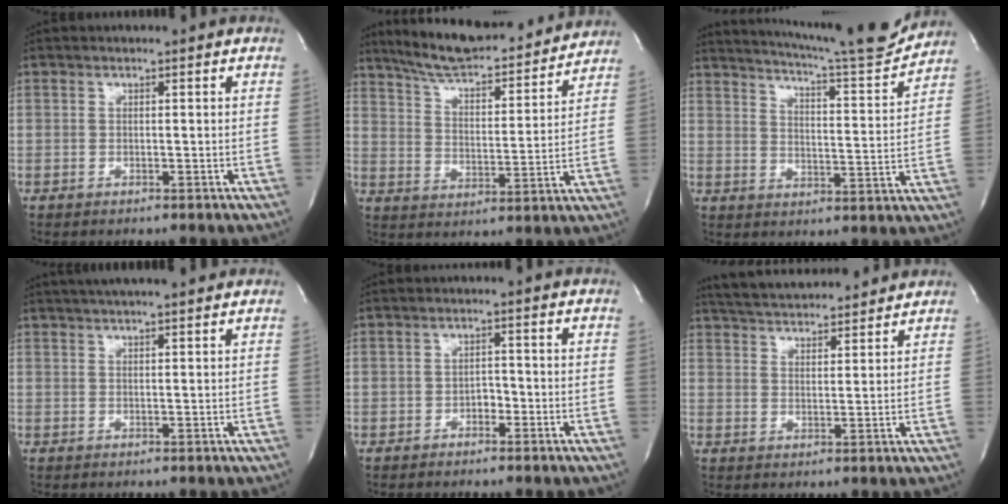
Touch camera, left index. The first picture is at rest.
{"total": 20.3, "force": [18.4, 3.6, 7.8], "torque": [-0.119, 0.003, 0.267]}
{"total": 16.1, "force": [15.0, 0.3, 5.8], "torque": [-0.098, -0.038, 0.201]}
{"total": 9.4, "force": [8.0, 0.9, 4.9], "torque": [-0.078, 0.029, 0.107]}
{"total": 1.7, "force": [-0.9, 1.0, 1.0], "torque": [-0.011, 0.006, -0.016]}
{"total": 13.9, "force": [13.0, 2.1, 4.5], "torque": [-0.079, 0.028, 0.195]}